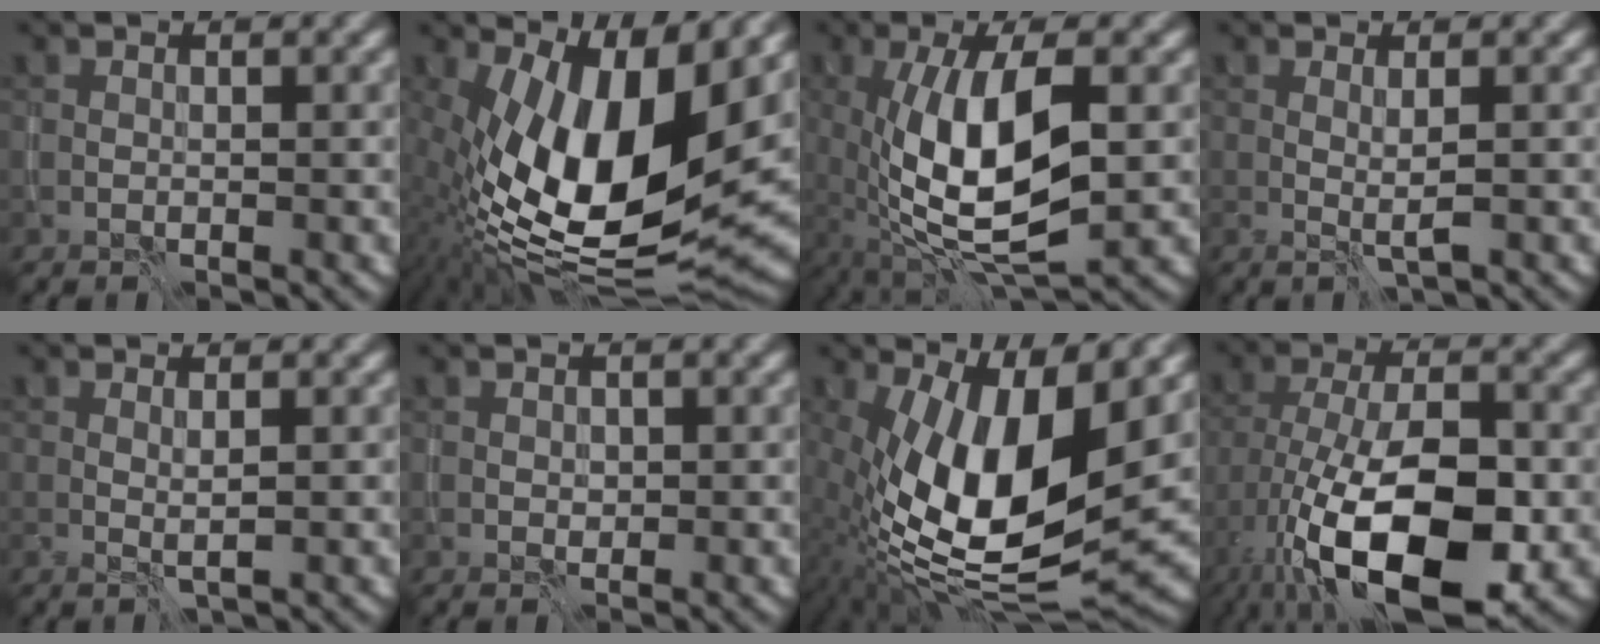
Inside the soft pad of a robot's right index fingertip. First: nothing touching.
{"total": 15.7, "force": [2.2, 7.5, 13.6], "torque": [-0.239, 0.000, 0.031]}
{"total": 10.2, "force": [-0.9, 3.8, 9.5], "torque": [-0.180, -0.003, -0.017]}
{"total": 1.3, "force": [0.1, 0.0, 1.3], "torque": [-0.026, -0.005, 0.002]}
{"total": 1.0, "force": [0.2, -0.1, 1.0], "torque": [-0.019, -0.003, 0.003]}
{"total": 0.7, "force": [0.0, 0.6, 0.3], "torque": [-0.006, -0.002, 0.004]}
{"total": 15.0, "force": [0.8, 6.4, 13.5], "torque": [-0.242, -0.005, 0.010]}
{"total": 15.0, "force": [-5.8, 6.3, 12.4], "torque": [-0.216, -0.007, -0.098]}